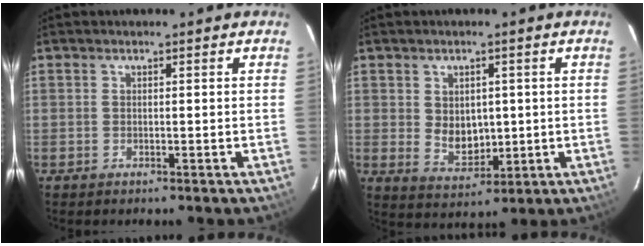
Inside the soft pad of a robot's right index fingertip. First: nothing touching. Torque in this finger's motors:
{"motor_torque": [0.07, -0.08, 0.15, 0.03]}